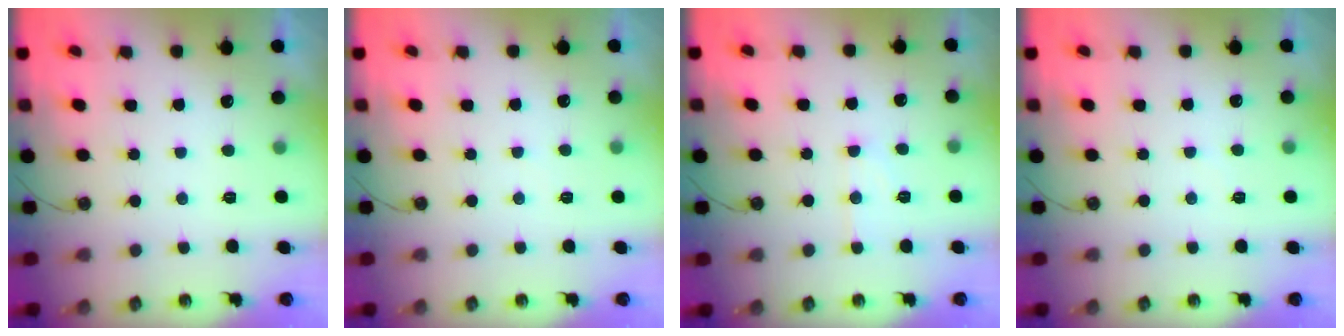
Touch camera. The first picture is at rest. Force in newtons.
{"total": 2.8, "press": 2.7, "slide": 0.5}
{"total": 7.5, "press": 7.5, "slide": 0.6}
{"total": 3.2, "press": 3.2, "slide": 0.5}